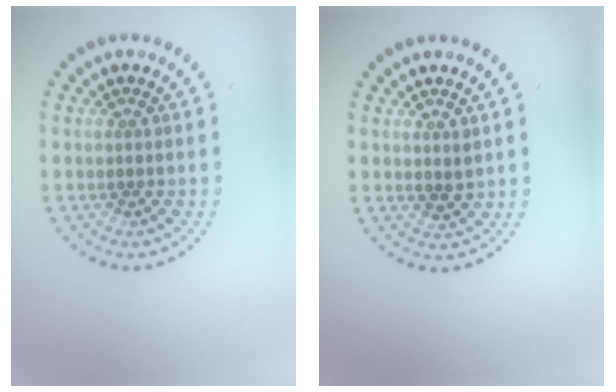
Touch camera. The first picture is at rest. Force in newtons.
{"total": 1.1, "press": 1.1, "slide": 0.3}